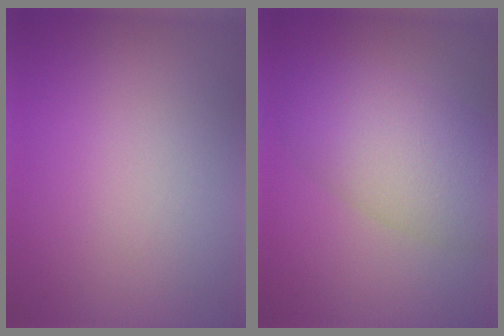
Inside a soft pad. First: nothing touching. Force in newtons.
{"total": 6.8, "press": 6.8, "slide": 0.1}